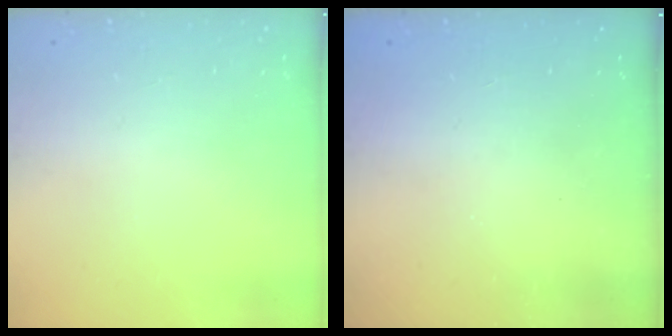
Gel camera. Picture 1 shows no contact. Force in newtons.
{"total": 2.5, "press": 2.4, "slide": 0.8}